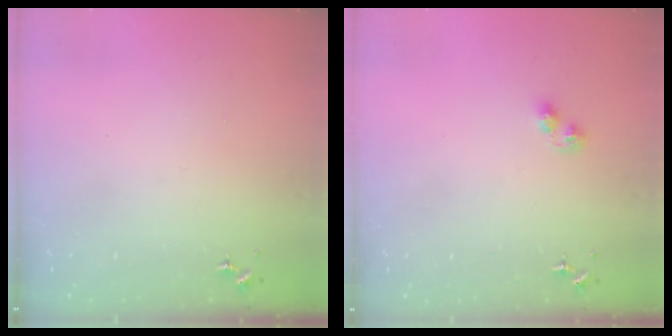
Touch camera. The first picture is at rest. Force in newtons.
{"total": 2.6, "press": 2.6, "slide": 0.4}